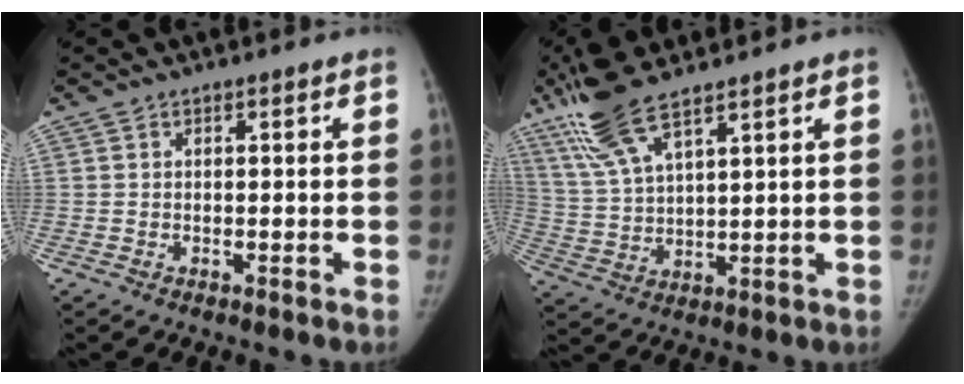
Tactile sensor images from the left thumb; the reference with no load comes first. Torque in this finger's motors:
{"motor_torque": [0.89, -0.58, 1.20, -1.50, 0.46]}